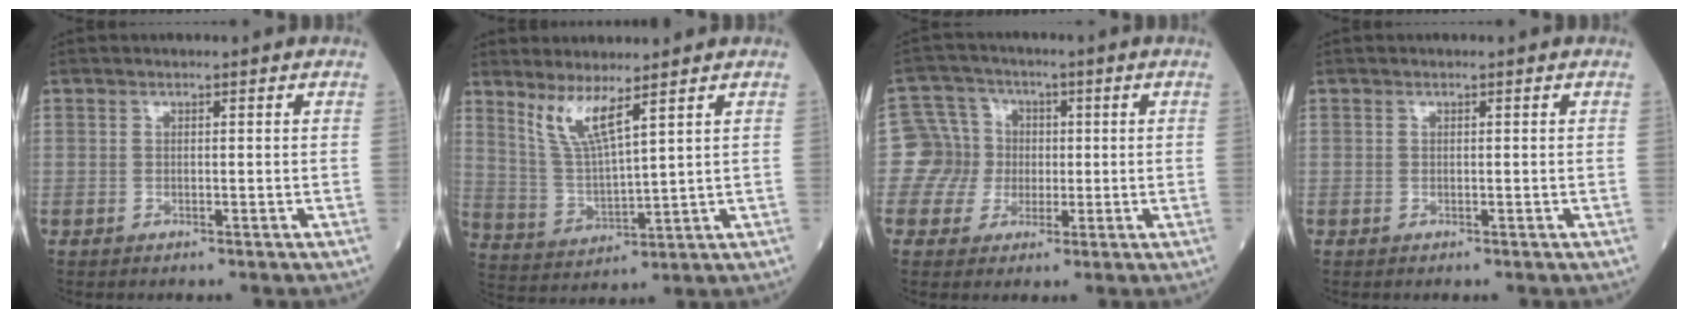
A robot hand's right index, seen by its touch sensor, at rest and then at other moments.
{"total": 6.6, "force": [4.5, 0.1, 4.9], "torque": [-0.106, -0.018, 0.100]}
{"total": 6.7, "force": [-0.2, 6.6, 0.2], "torque": [0.001, 0.026, -0.002]}
{"total": 0.0}